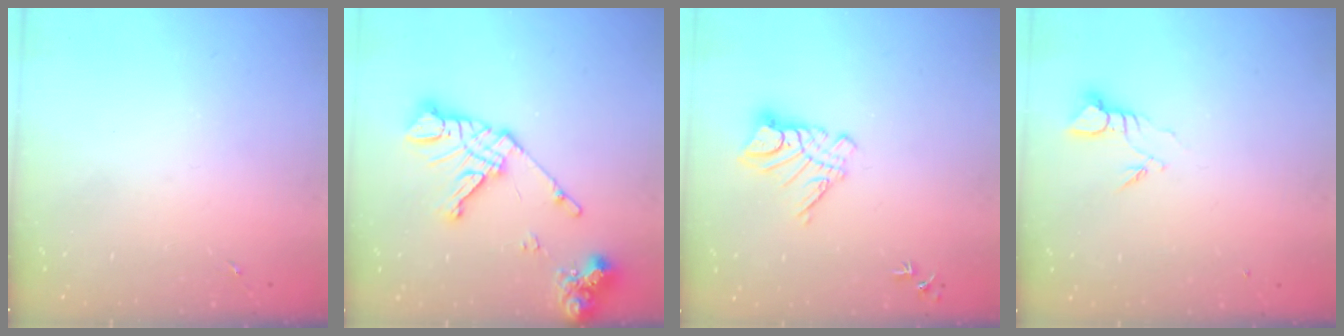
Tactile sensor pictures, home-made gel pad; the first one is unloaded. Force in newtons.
{"total": 16.6, "press": 16.5, "slide": 2.0}
{"total": 10.5, "press": 10.4, "slide": 1.0}
{"total": 3.7, "press": 3.7, "slide": 0.3}